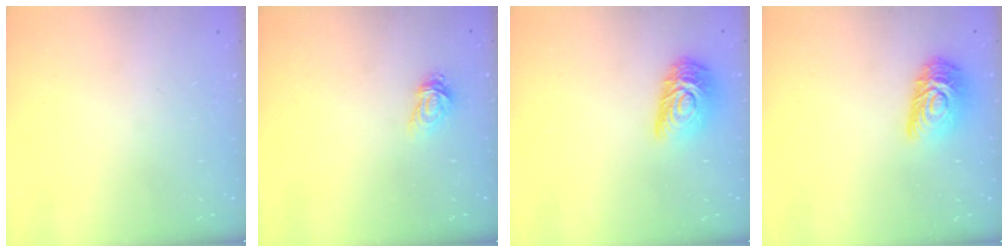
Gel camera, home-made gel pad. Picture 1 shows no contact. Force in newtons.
{"total": 3.1, "press": 3.1, "slide": 0.1}
{"total": 11.9, "press": 11.9, "slide": 0.9}
{"total": 11.9, "press": 11.9, "slide": 0.9}